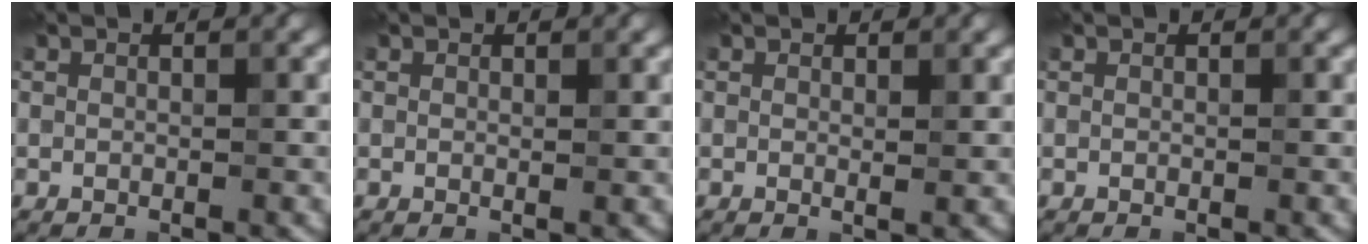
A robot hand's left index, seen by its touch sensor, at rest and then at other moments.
{"total": 0.5, "force": [0.3, 0.1, 0.5], "torque": [-0.006, -0.002, 0.003]}
{"total": 0.9, "force": [0.3, 0.1, 0.8], "torque": [-0.011, -0.002, 0.005]}
{"total": 0.0}